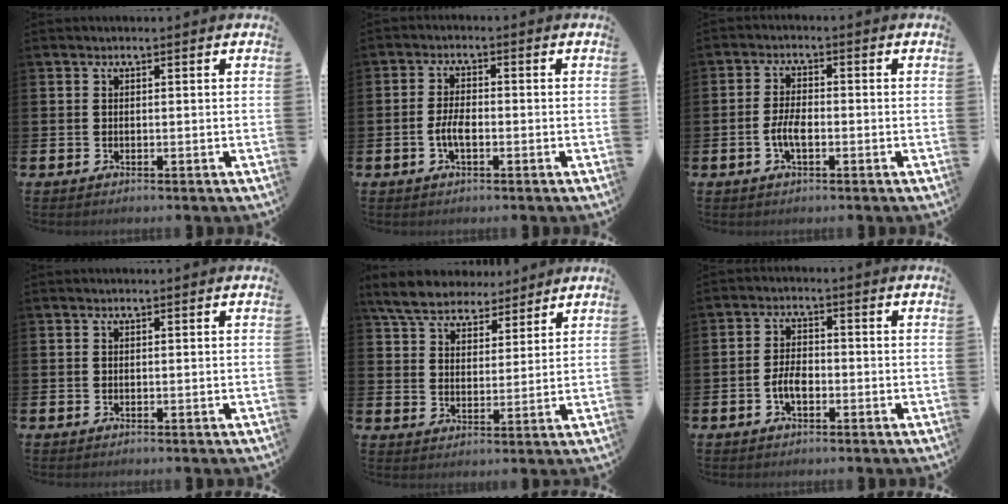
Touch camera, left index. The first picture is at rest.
{"total": 2.9, "force": [-1.2, 1.1, 2.3], "torque": [-0.040, 0.003, -0.023]}
{"total": 3.1, "force": [-1.3, 1.2, 2.6], "torque": [-0.043, 0.002, -0.024]}
{"total": 0.5, "force": [-0.3, -0.2, -0.3], "torque": [0.009, -0.001, -0.006]}
{"total": 6.5, "force": [6.1, 2.0, 1.0], "torque": [-0.052, -0.027, 0.112]}
{"total": 3.1, "force": [-1.4, 1.6, 2.3], "torque": [-0.047, 0.002, -0.030]}